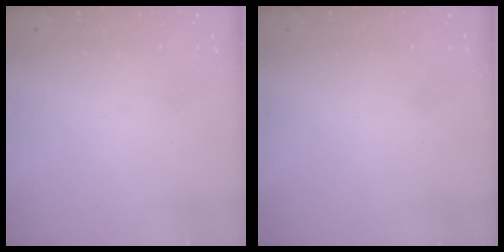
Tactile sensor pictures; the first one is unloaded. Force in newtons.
{"total": 1.7, "press": 1.7, "slide": 0.1}